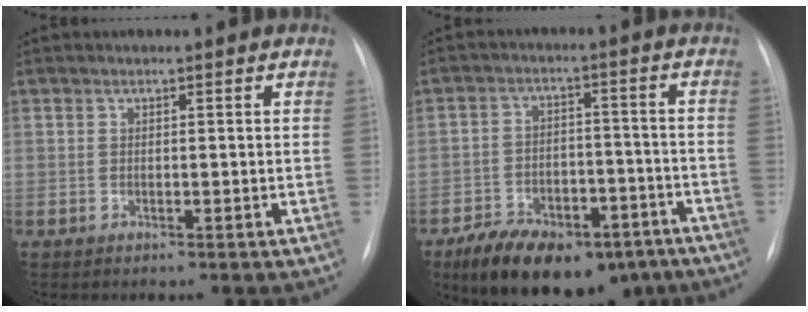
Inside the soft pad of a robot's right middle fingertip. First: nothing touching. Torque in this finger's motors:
{"motor_torque": [1.12, -1.02, 0.24, 0.14]}